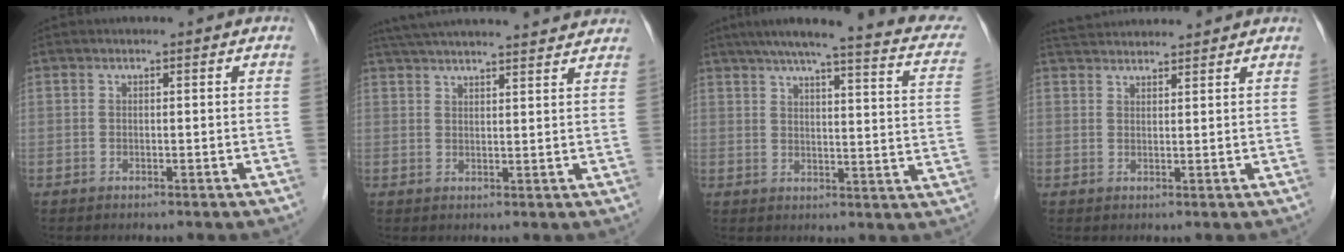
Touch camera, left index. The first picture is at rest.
{"total": 20.5, "force": [18.8, 1.8, 7.9], "torque": [-0.130, 0.035, 0.255]}
{"total": 22.0, "force": [17.5, 2.6, 13.0], "torque": [-0.180, 0.003, 0.199]}
{"total": 7.7, "force": [7.5, 0.7, 2.0], "torque": [-0.037, 0.038, 0.113]}